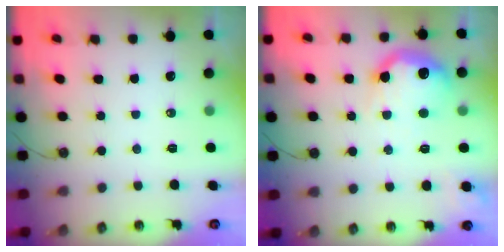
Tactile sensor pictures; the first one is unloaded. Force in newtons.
{"total": 17.3, "press": 17.2, "slide": 1.3}